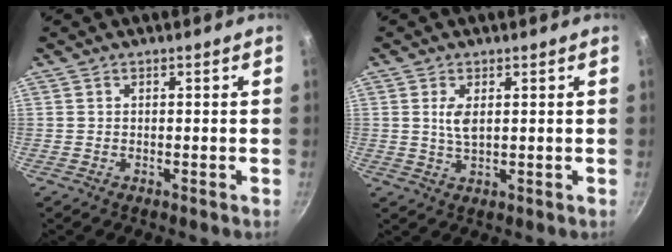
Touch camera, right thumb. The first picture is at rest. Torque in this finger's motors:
{"motor_torque": [0.27, 0.52, 0.59, 0.10, 0.20]}